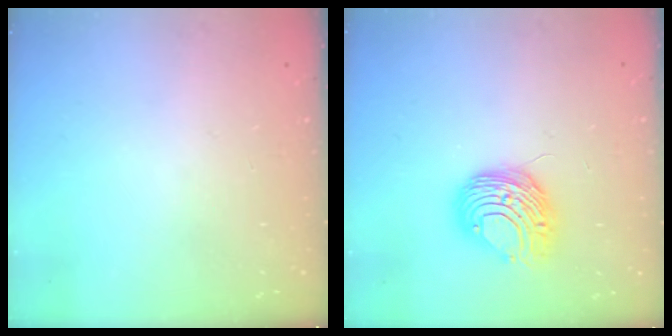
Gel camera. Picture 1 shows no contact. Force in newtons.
{"total": 10.0, "press": 9.9, "slide": 1.2}